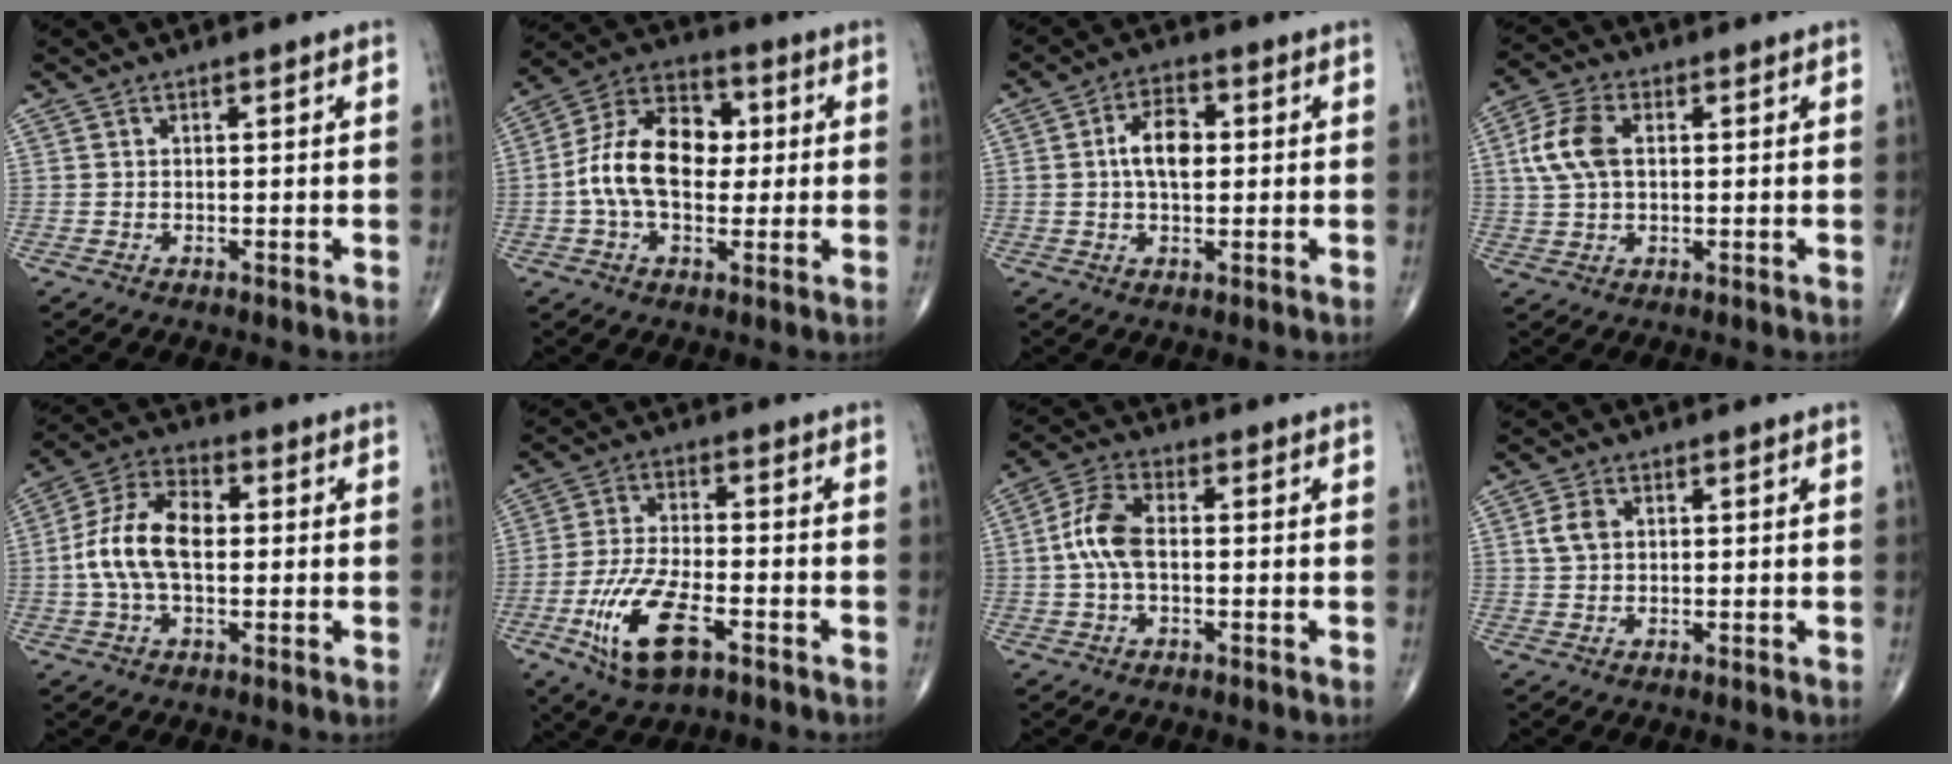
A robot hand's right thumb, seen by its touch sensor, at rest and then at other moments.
{"total": 14.7, "force": [0.2, 9.5, 11.3], "torque": [-0.188, 0.033, -0.006]}
{"total": 7.2, "force": [0.8, 4.1, 5.8], "torque": [-0.091, 0.011, 0.008]}
{"total": 8.3, "force": [1.5, 5.0, 6.5], "torque": [-0.143, 0.013, 0.029]}
{"total": 12.3, "force": [0.1, 7.0, 10.1], "torque": [-0.199, 0.028, -0.004]}
{"total": 12.9, "force": [-5.7, 5.3, 10.3], "torque": [-0.210, 0.012, -0.100]}
{"total": 7.7, "force": [-0.1, 4.2, 6.5], "torque": [-0.141, 0.021, -0.010]}
{"total": 2.6, "force": [1.0, 2.0, 1.3], "torque": [-0.018, -0.002, 0.021]}